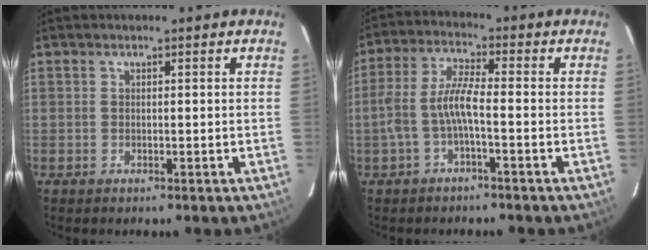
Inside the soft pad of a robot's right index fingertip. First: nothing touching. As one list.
[{"total": 6.1, "force": [-2.2, 0.9, 5.6], "torque": [-0.128, 0.010, -0.039]}]